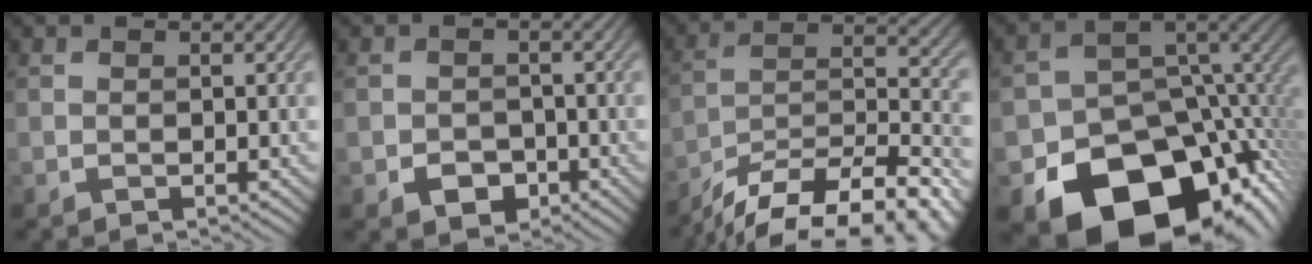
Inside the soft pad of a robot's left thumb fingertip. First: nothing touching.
{"total": 3.1, "force": [-1.5, 2.3, 1.5], "torque": [-0.024, -0.006, -0.028]}
{"total": 18.2, "force": [-15.0, 5.1, 9.0], "torque": [-0.145, -0.021, -0.223]}
{"total": 18.4, "force": [-9.4, 12.4, 9.7], "torque": [-0.153, -0.060, -0.125]}